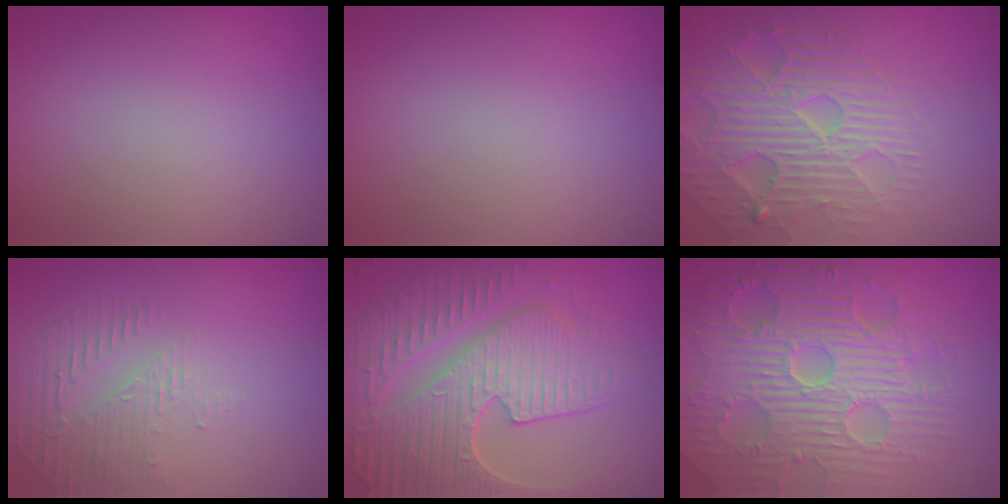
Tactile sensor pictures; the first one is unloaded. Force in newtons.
{"total": 0.0}
{"total": 4.9, "press": 4.8, "slide": 1.0}
{"total": 1.8, "press": 1.1, "slide": 1.5}
{"total": 8.8, "press": 6.4, "slide": 6.1}
{"total": 9.2, "press": 6.8, "slide": 6.2}